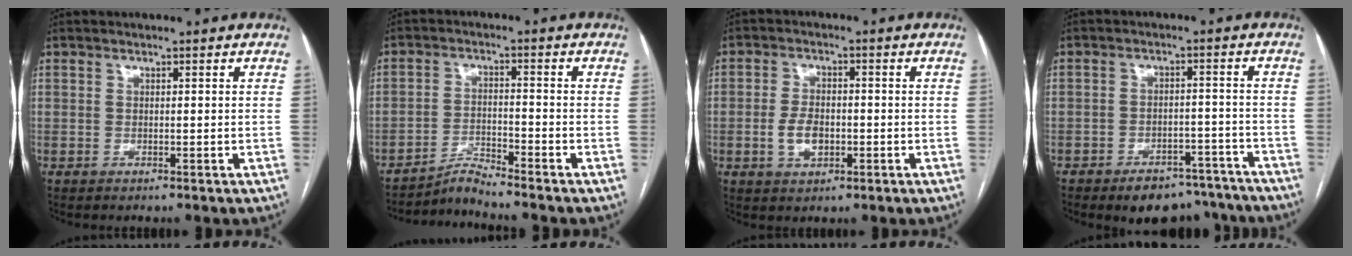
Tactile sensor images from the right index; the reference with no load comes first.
{"total": 4.2, "force": [-4.0, -1.4, 0.0], "torque": [-0.007, -0.018, -0.072]}
{"total": 4.9, "force": [-1.2, 2.8, 3.8], "torque": [-0.076, 0.005, -0.017]}
{"total": 11.0, "force": [-9.3, 4.8, 3.4], "torque": [-0.021, 0.019, -0.118]}